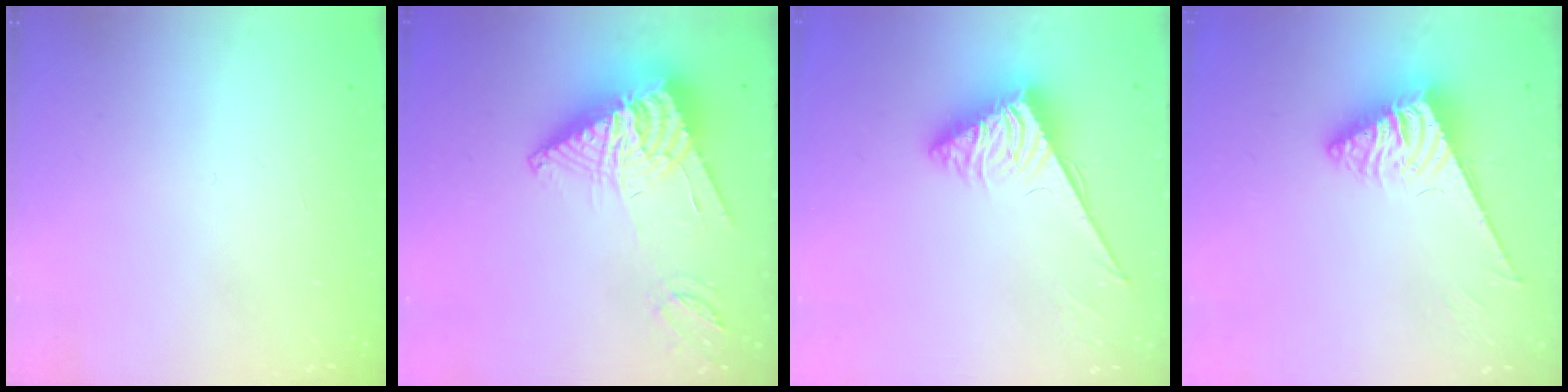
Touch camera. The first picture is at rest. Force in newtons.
{"total": 14.6, "press": 14.5, "slide": 1.5}
{"total": 3.9, "press": 3.9, "slide": 0.5}
{"total": 3.9, "press": 3.8, "slide": 0.4}